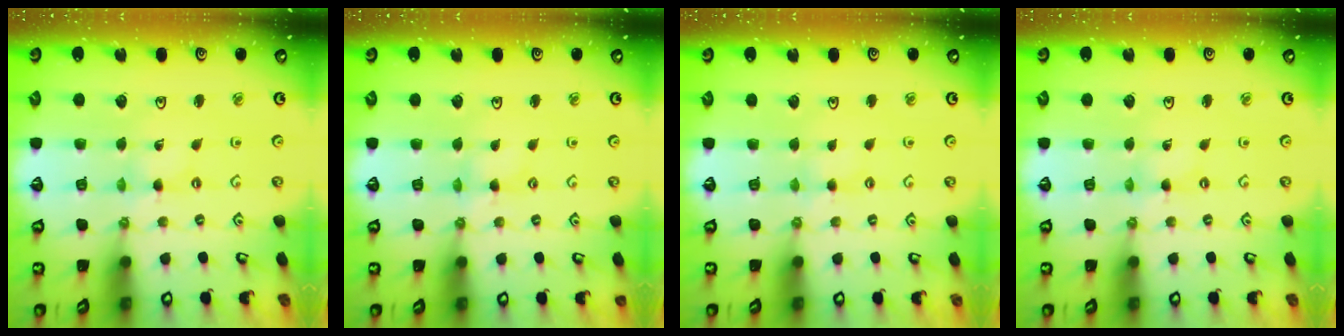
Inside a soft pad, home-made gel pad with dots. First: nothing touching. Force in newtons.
{"total": 1.7, "press": 1.7, "slide": 0.3}
{"total": 2.0, "press": 1.9, "slide": 0.3}
{"total": 0.0}